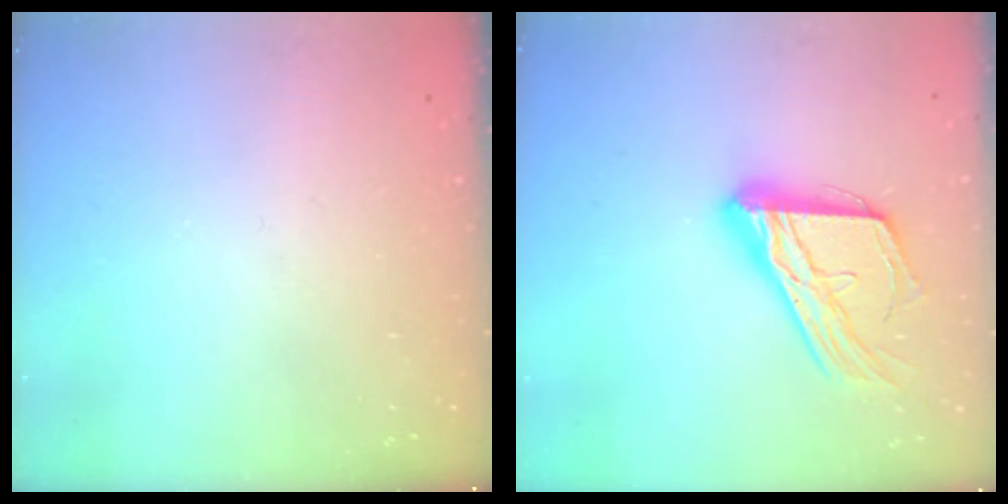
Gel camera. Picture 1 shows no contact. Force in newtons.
{"total": 18.3, "press": 18.2, "slide": 1.6}